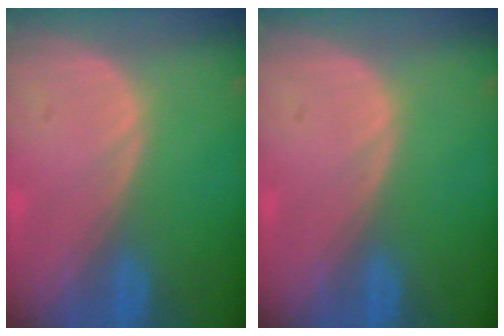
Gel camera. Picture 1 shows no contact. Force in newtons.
{"total": 0.0}